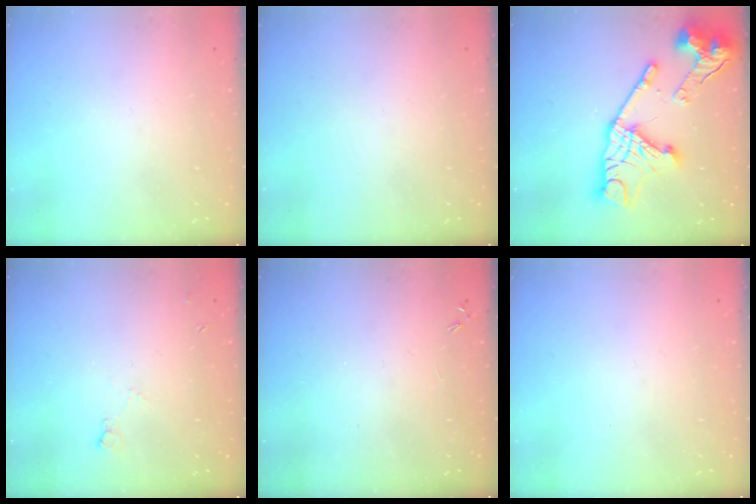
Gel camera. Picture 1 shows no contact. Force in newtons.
{"total": 0.0}
{"total": 22.9, "press": 22.8, "slide": 2.1}
{"total": 3.9, "press": 3.9, "slide": 0.7}
{"total": 0.0}
{"total": 0.0}